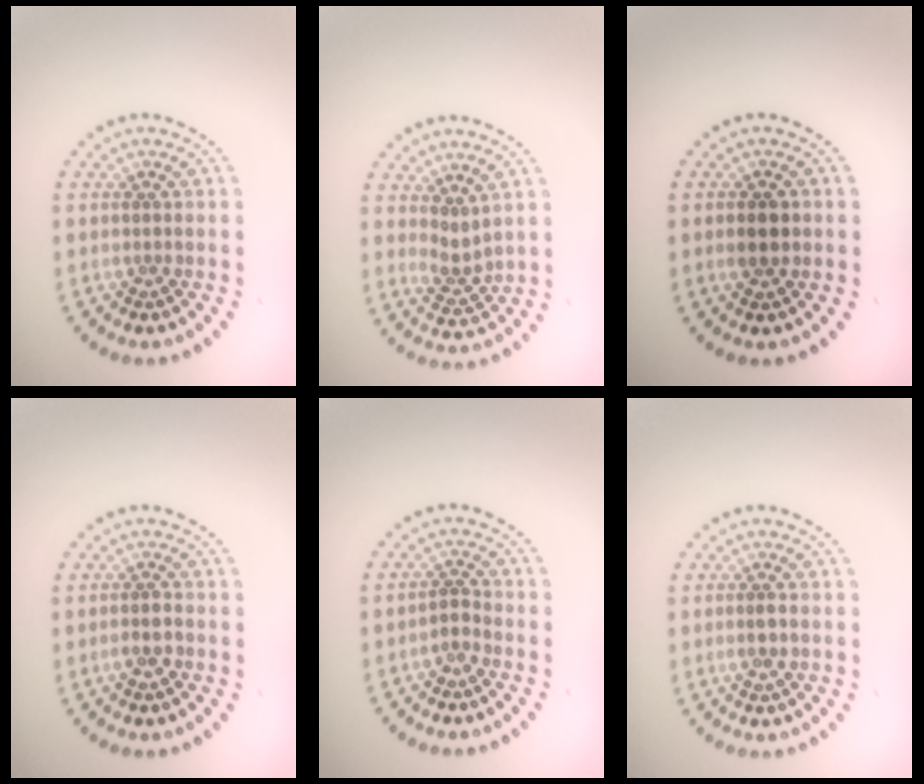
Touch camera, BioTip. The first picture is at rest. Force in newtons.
{"total": 1.8, "press": 1.3, "slide": 1.2}
{"total": 1.9, "press": 1.9, "slide": 0.1}
{"total": 1.4, "press": 1.2, "slide": 0.7}
{"total": 1.4, "press": 1.0, "slide": 1.0}
{"total": 1.3, "press": 1.2, "slide": 0.6}